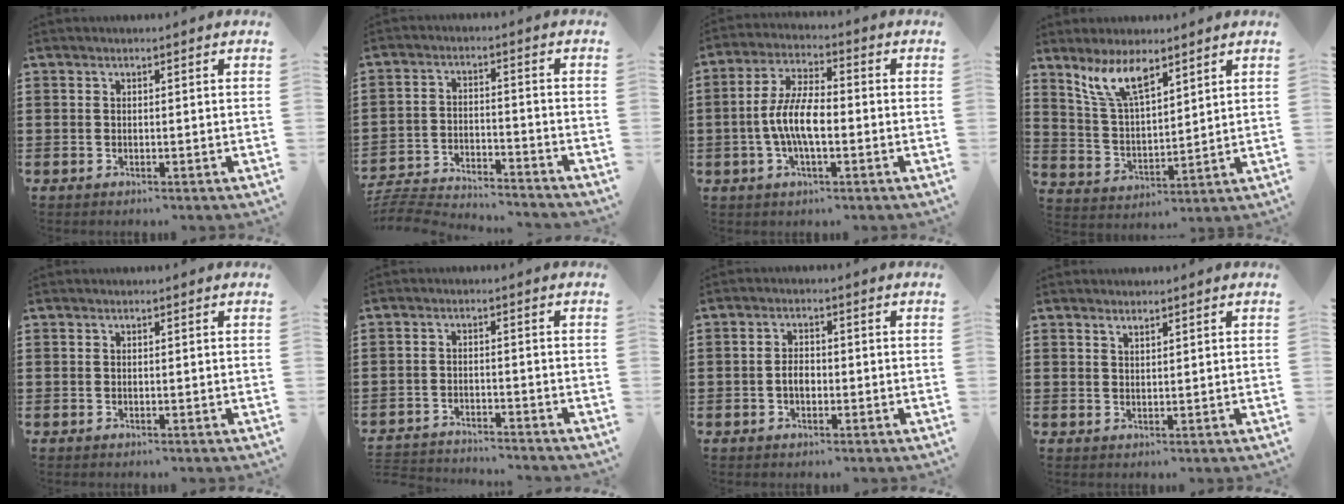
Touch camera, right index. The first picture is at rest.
{"total": 5.1, "force": [-5.0, 0.2, 0.7], "torque": [-0.034, -0.004, -0.108]}
{"total": 7.7, "force": [-1.4, 2.8, 7.0], "torque": [-0.156, -0.004, -0.033]}
{"total": 8.1, "force": [5.8, 2.4, 5.0], "torque": [-0.115, -0.010, 0.107]}
{"total": 0.0}
{"total": 2.7, "force": [-2.7, 0.0, -0.1], "torque": [-0.005, -0.002, -0.059]}
{"total": 2.5, "force": [-0.6, 1.4, 2.1], "torque": [-0.040, 0.002, -0.011]}
{"total": 1.2, "force": [1.2, 0.2, 0.3], "torque": [-0.006, -0.001, 0.022]}